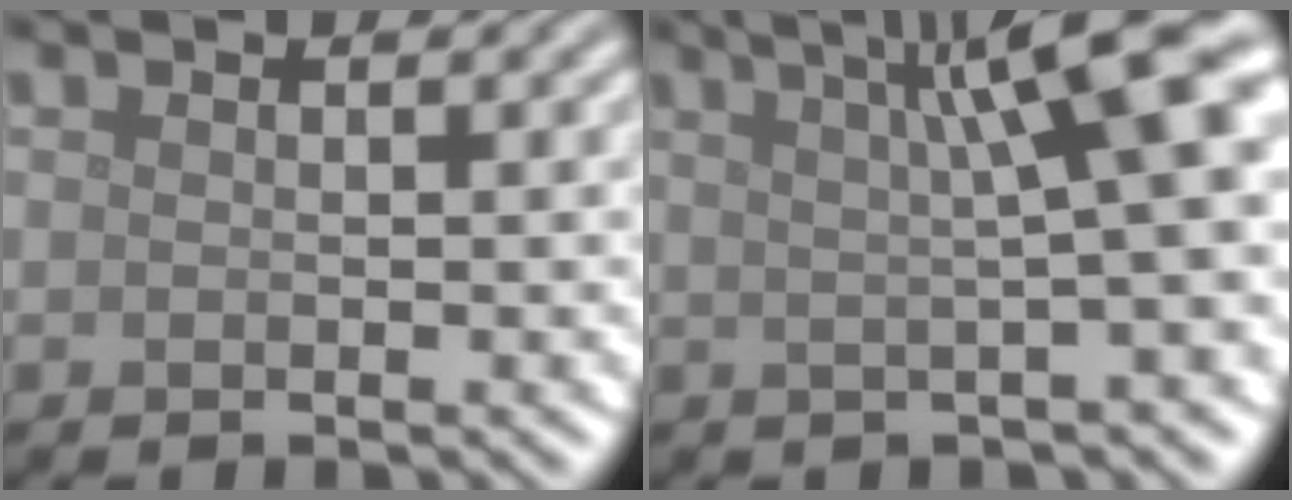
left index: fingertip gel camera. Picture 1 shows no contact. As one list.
[{"total": 9.7, "force": [3.0, 2.1, 9.0], "torque": [-0.084, 0.029, 0.036]}]